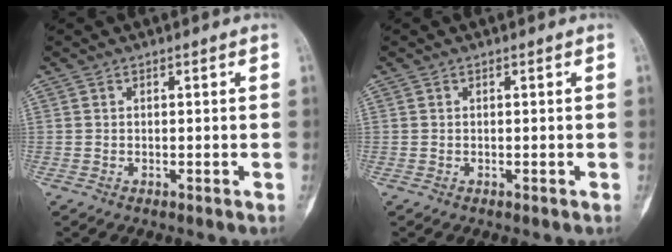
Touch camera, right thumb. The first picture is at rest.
{"total": 0.0}